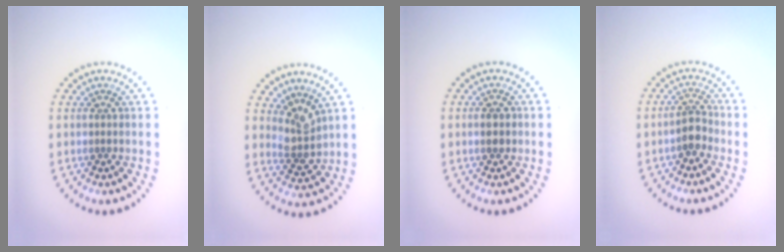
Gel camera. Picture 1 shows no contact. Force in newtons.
{"total": 2.4, "press": 2.0, "slide": 1.4}
{"total": 1.3, "press": 1.3, "slide": 0.1}
{"total": 2.1, "press": 1.6, "slide": 1.2}